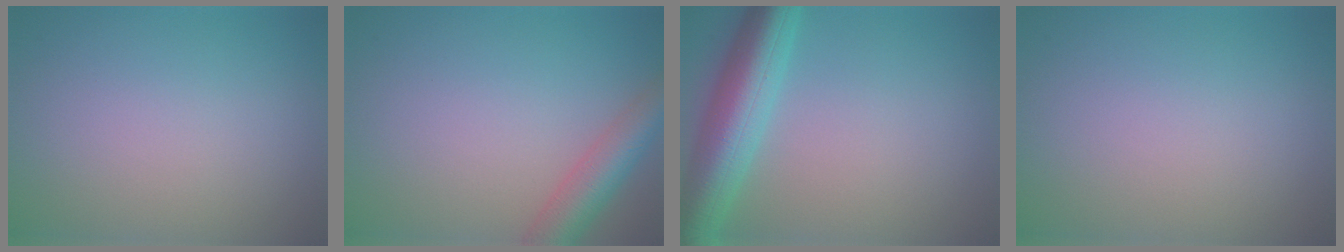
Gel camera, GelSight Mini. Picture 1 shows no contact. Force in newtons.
{"total": 4.6, "press": 4.6, "slide": 0.2}
{"total": 7.5, "press": 7.5, "slide": 0.3}
{"total": 0.0}